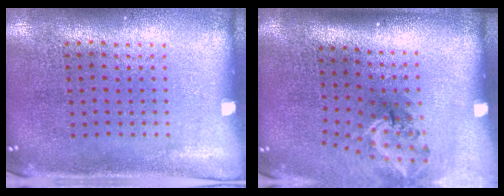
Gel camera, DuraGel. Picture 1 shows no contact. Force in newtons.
{"total": 1.9, "press": 1.3, "slide": 1.4}